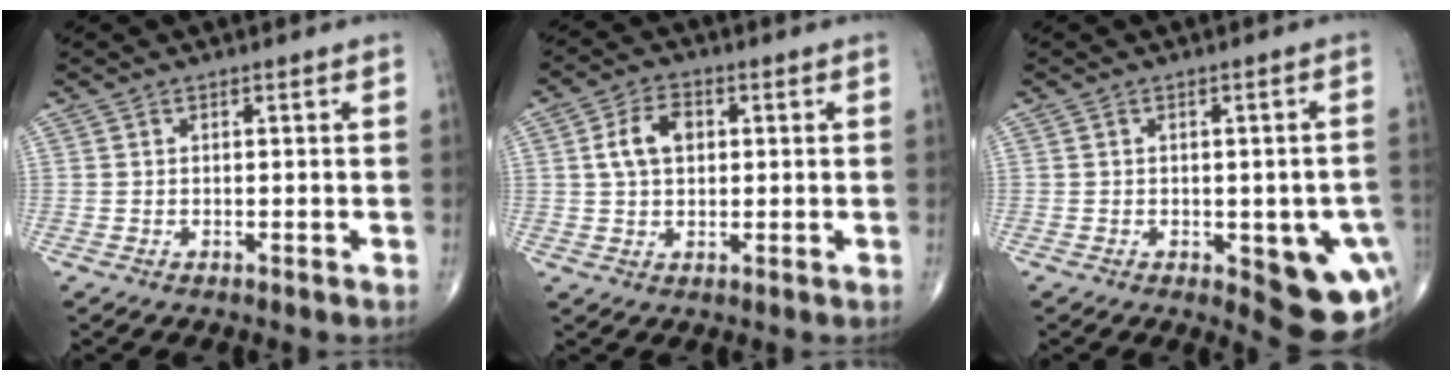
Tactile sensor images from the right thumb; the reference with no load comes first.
{"total": 6.8, "force": [1.3, 4.4, 4.9], "torque": [-0.086, 0.010, 0.021]}
{"total": 13.3, "force": [-3.5, 5.7, 11.5], "torque": [-0.108, -0.001, -0.024]}